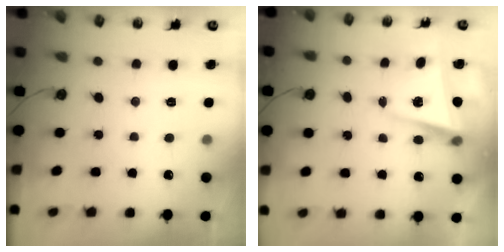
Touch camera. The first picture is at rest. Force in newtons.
{"total": 5.0, "press": 4.9, "slide": 1.2}